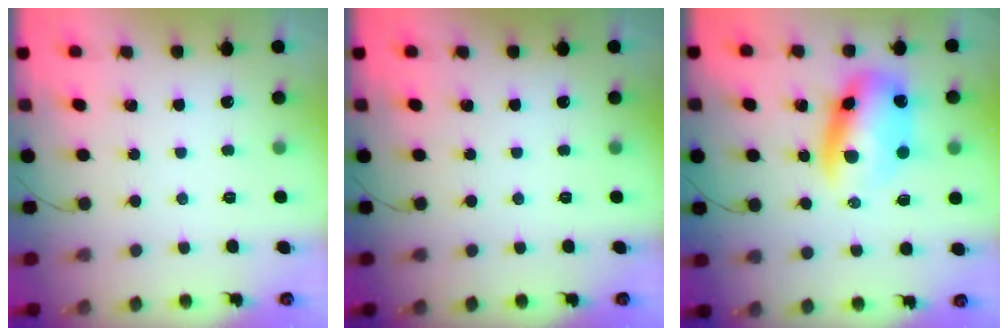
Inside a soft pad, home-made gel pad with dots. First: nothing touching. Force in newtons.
{"total": 0.0}
{"total": 11.5, "press": 11.2, "slide": 2.7}